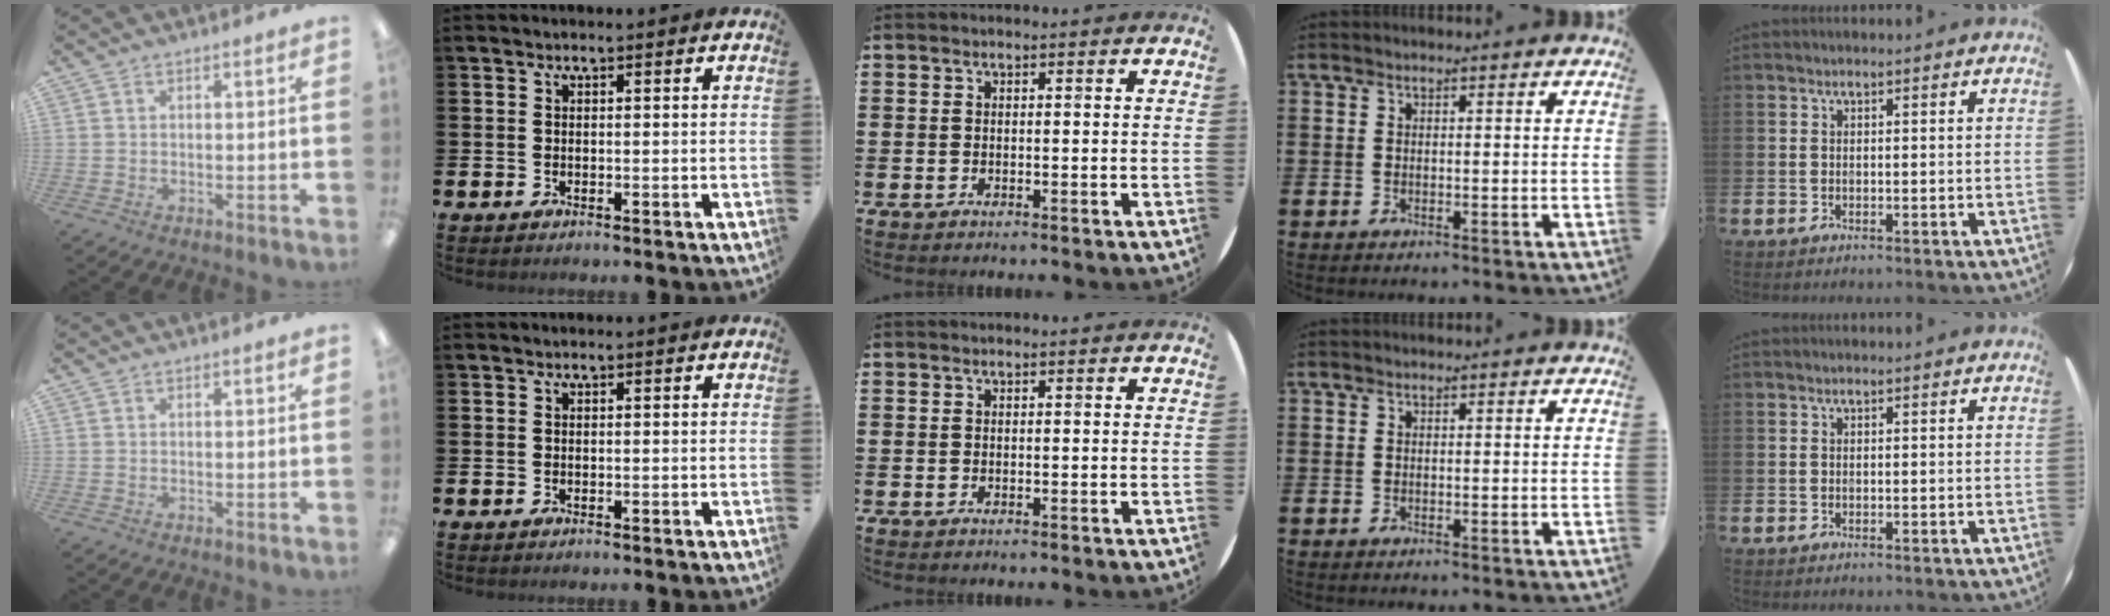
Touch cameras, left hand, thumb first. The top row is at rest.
{}